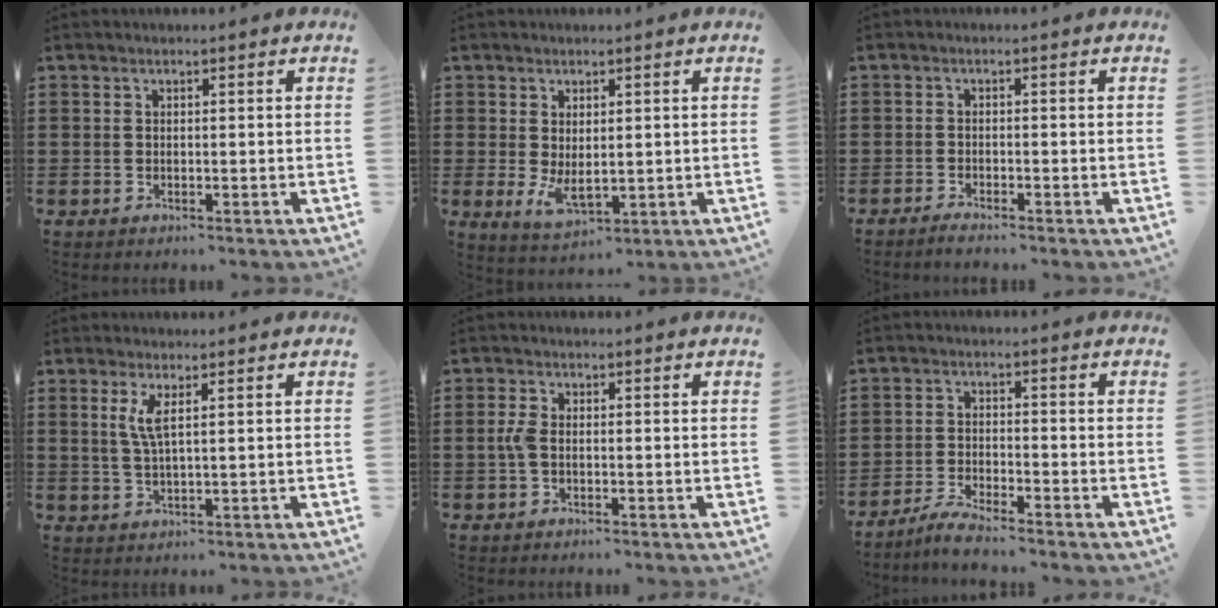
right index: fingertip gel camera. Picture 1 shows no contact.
{"total": 3.7, "force": [0.3, 1.9, 3.2], "torque": [-0.073, -0.002, 0.003]}
{"total": 1.2, "force": [-1.1, -0.1, 0.2], "torque": [-0.007, -0.002, -0.021]}
{"total": 3.5, "force": [1.2, 0.4, 3.3], "torque": [-0.070, 0.000, 0.019]}
{"total": 2.7, "force": [-0.3, 1.4, 2.2], "torque": [-0.060, -0.003, -0.011]}
{"total": 3.5, "force": [-3.3, -0.2, 1.1], "torque": [-0.030, -0.001, -0.066]}